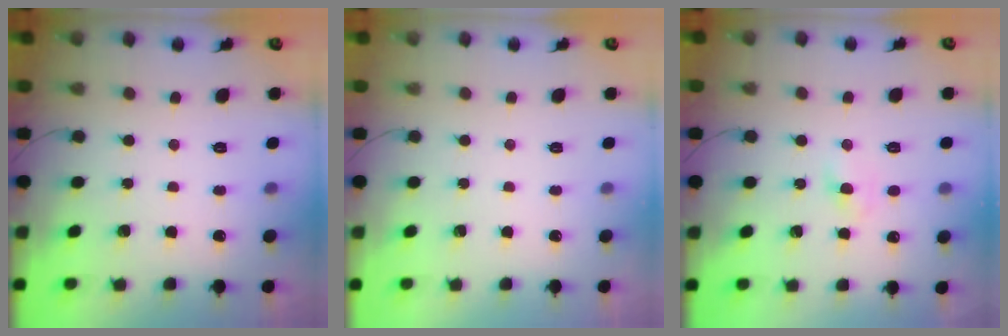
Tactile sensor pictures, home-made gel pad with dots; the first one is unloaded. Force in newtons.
{"total": 0.0}
{"total": 2.0, "press": 1.8, "slide": 0.9}